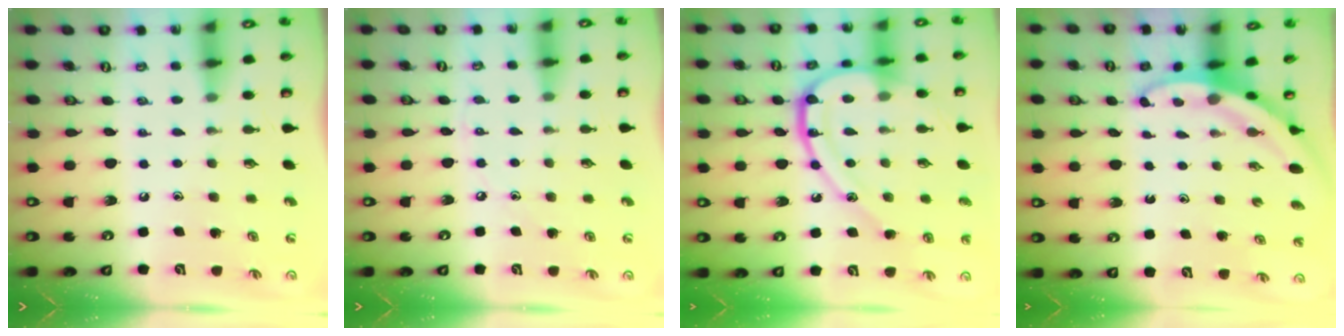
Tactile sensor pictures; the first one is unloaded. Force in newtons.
{"total": 3.2, "press": 3.2, "slide": 0.4}
{"total": 17.7, "press": 17.7, "slide": 1.3}
{"total": 3.7, "press": 3.7, "slide": 0.2}